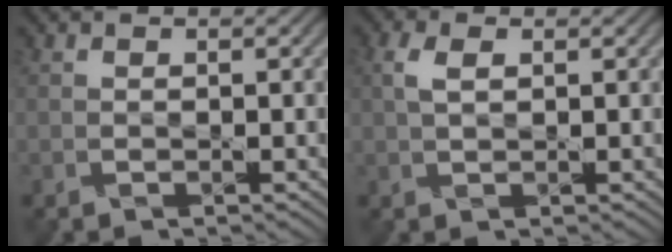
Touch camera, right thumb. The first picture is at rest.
{"total": 2.2, "force": [0.9, 1.0, 1.8], "torque": [-0.048, 0.005, 0.014]}